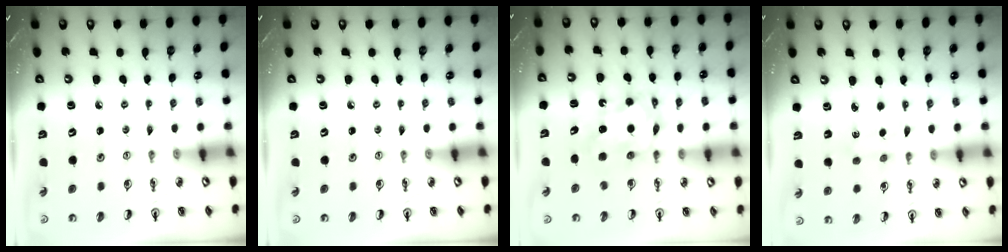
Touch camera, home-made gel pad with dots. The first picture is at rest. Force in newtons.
{"total": 0.0}
{"total": 6.3, "press": 6.3, "slide": 0.4}
{"total": 3.2, "press": 3.2, "slide": 0.4}